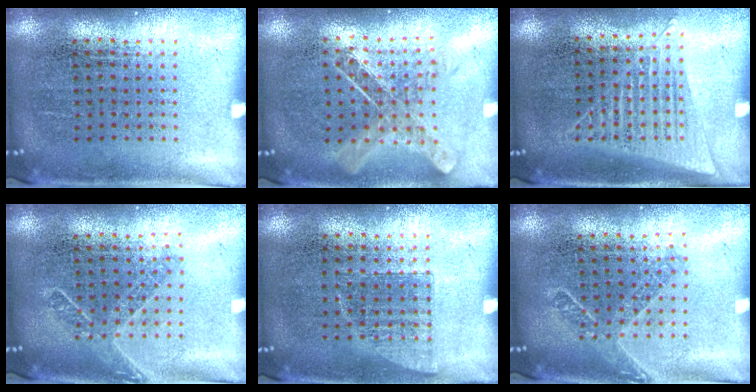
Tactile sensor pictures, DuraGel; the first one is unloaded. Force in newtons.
{"total": 0.8, "press": 0.8, "slide": 0.0}
{"total": 1.4, "press": 1.3, "slide": 0.5}
{"total": 1.5, "press": 1.2, "slide": 0.9}
{"total": 0.6, "press": 0.5, "slide": 0.2}
{"total": 1.5, "press": 1.2, "slide": 0.9}